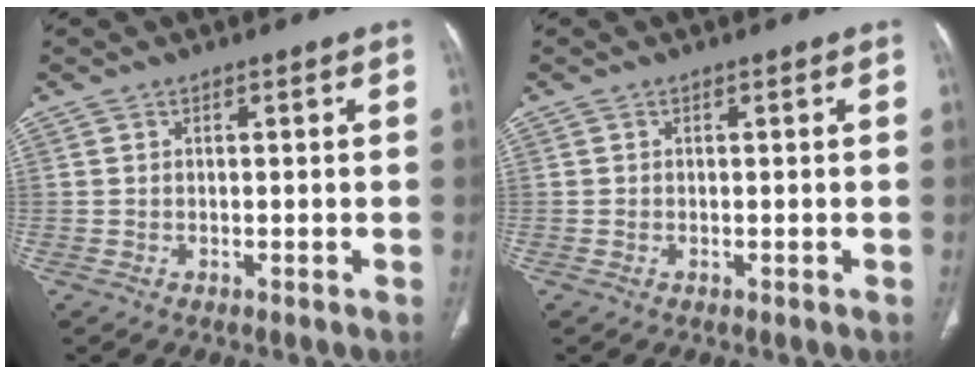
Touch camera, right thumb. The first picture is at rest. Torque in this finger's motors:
{"motor_torque": [-0.12, 0.07, -0.04, -0.30, -0.01]}